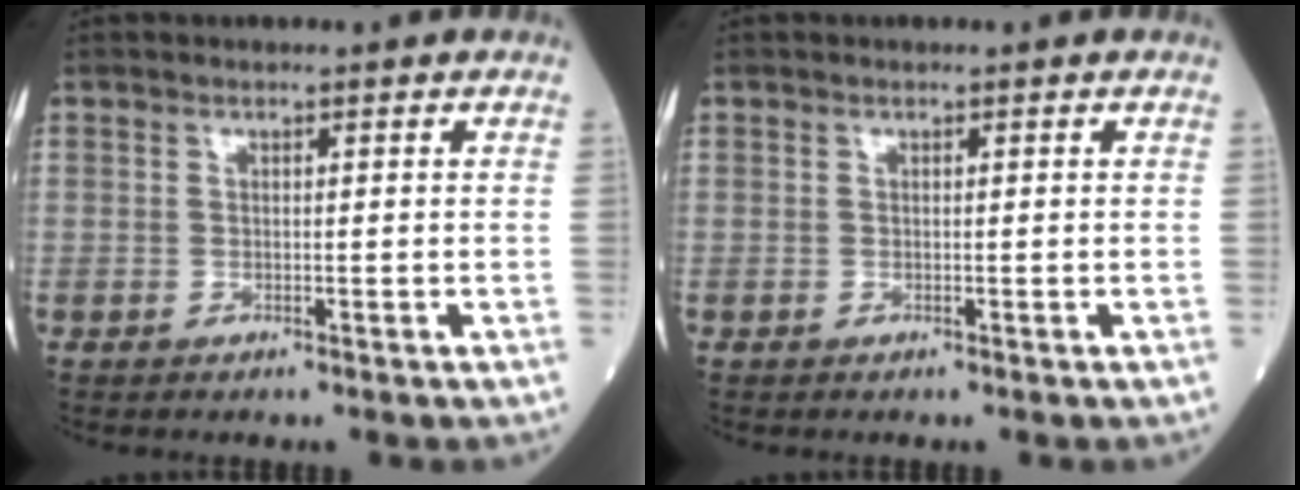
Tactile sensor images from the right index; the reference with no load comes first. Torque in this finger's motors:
{"motor_torque": [0.00, 0.00, 0.00, 0.00]}